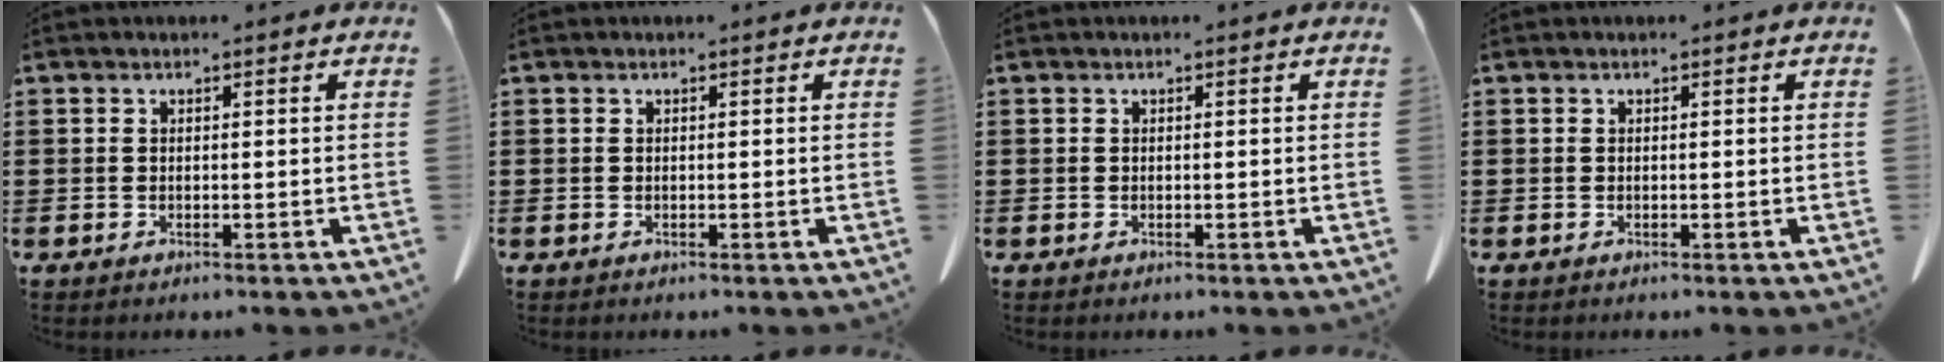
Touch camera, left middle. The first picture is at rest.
{"total": 0.0}
{"total": 0.0}
{"total": 0.0}